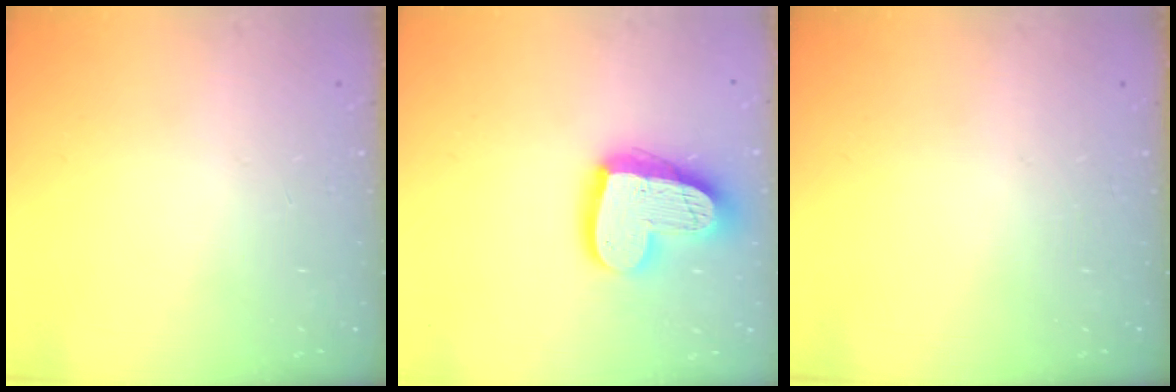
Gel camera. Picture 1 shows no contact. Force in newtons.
{"total": 20.0, "press": 20.0, "slide": 1.7}
{"total": 0.0}